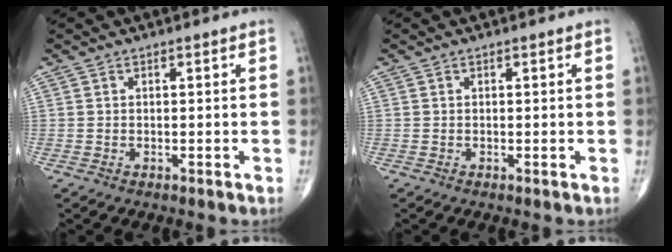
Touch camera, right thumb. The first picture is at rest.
{"total": 0.0}